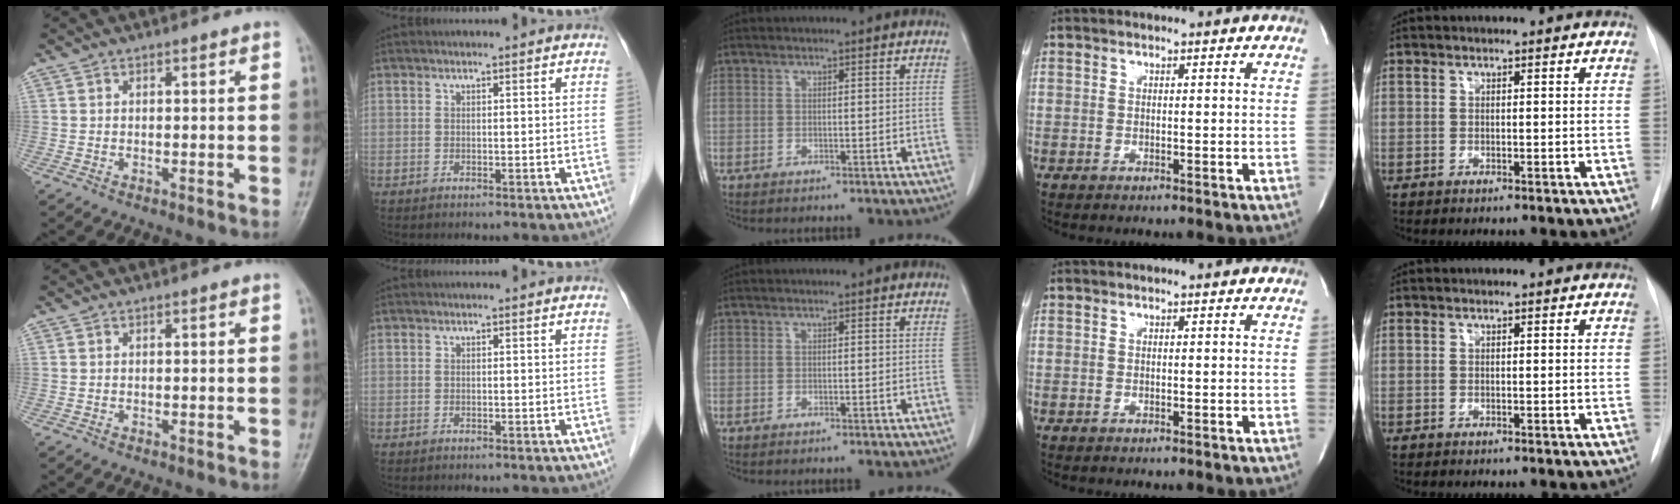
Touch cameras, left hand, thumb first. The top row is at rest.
{}